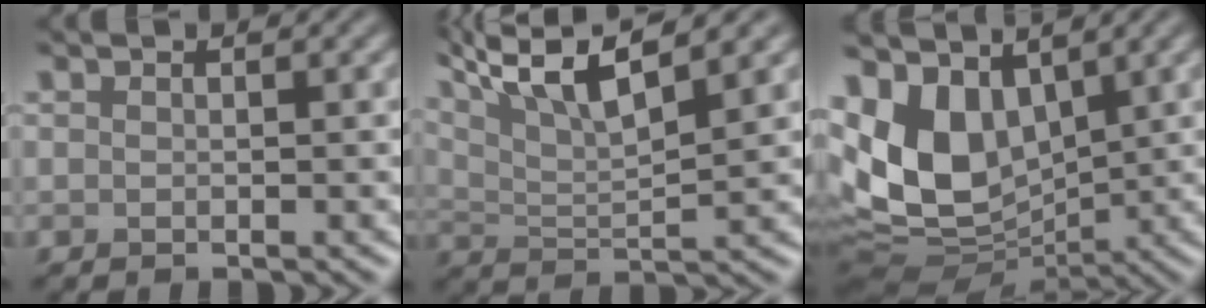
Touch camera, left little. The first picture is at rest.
{"total": 8.8, "force": [6.1, 2.1, 5.9], "torque": [-0.110, 0.023, 0.093]}
{"total": 9.9, "force": [2.4, 6.8, 6.8], "torque": [-0.144, -0.004, 0.048]}